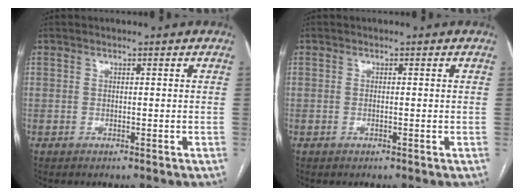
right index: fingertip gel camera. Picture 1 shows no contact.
{"total": 0.5, "force": [-0.1, 0.1, 0.5], "torque": [-0.012, -0.001, -0.001]}